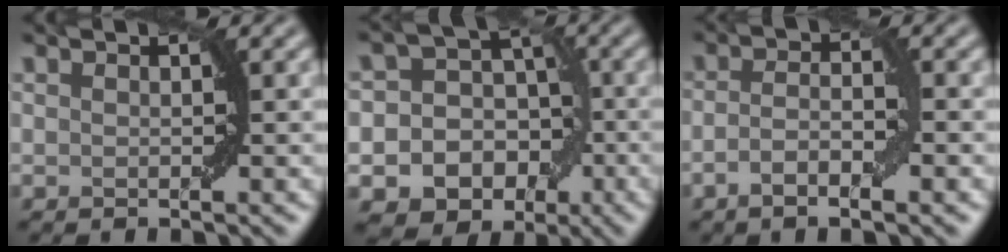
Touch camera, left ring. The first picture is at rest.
{"total": 13.8, "force": [-4.8, 12.3, 4.1], "torque": [-0.074, -0.010, -0.087]}
{"total": 3.1, "force": [-1.2, 0.8, 2.7], "torque": [-0.050, 0.001, -0.025]}